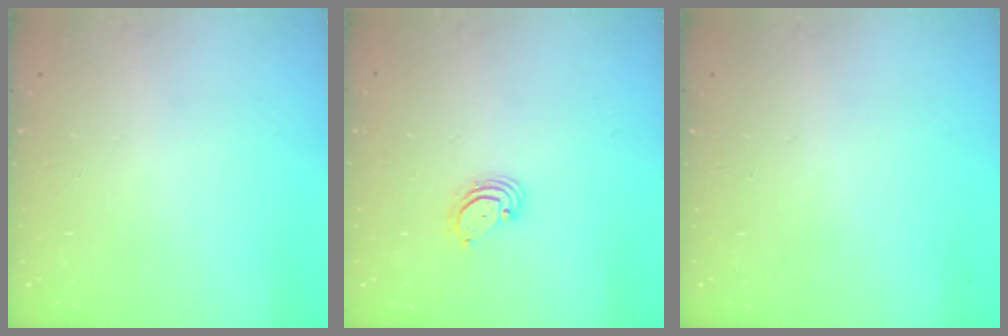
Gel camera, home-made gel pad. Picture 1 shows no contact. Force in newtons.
{"total": 3.0, "press": 3.0, "slide": 0.3}
{"total": 0.0}